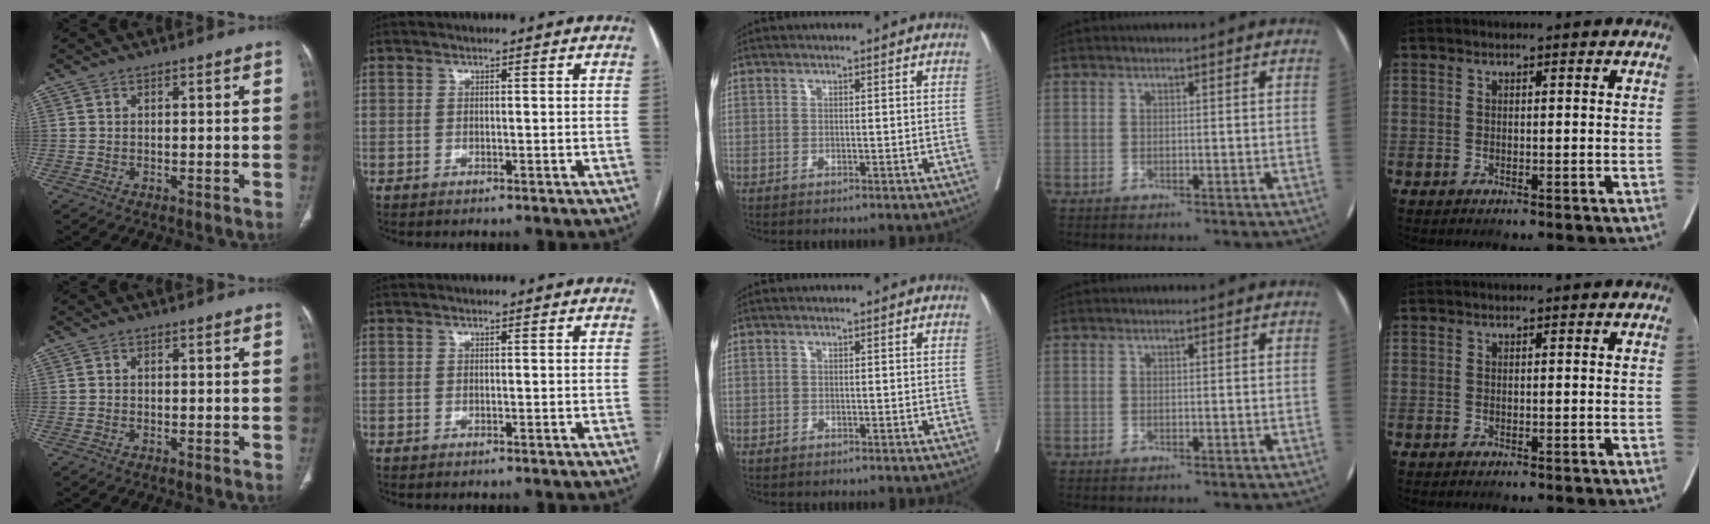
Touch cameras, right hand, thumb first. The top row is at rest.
{}